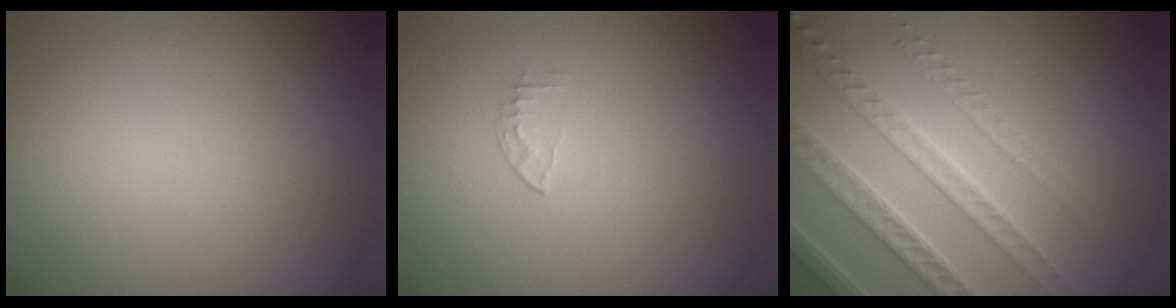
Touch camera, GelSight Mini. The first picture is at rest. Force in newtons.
{"total": 0.6, "press": 0.4, "slide": 0.4}
{"total": 5.2, "press": 4.6, "slide": 2.4}